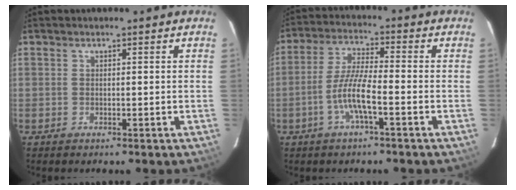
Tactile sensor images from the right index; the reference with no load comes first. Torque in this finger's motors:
{"motor_torque": [1.13, -0.67, 0.69, 0.19]}